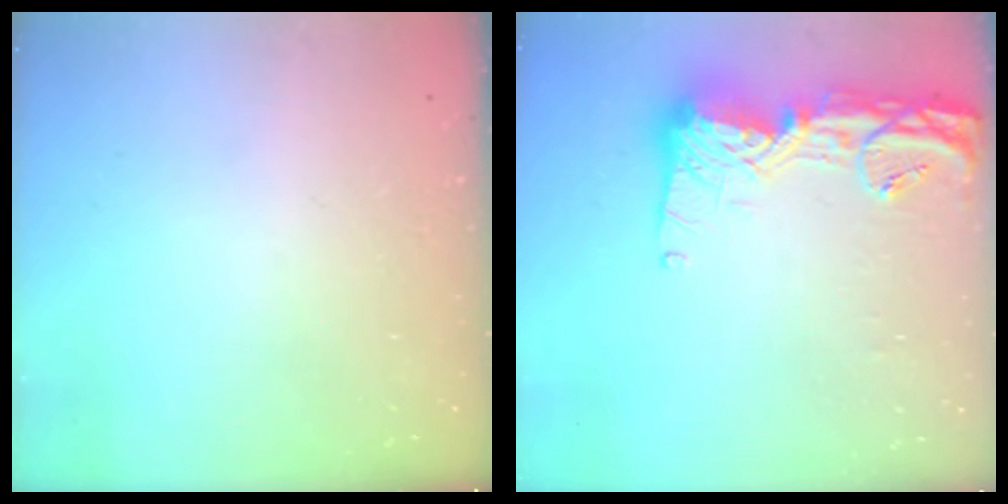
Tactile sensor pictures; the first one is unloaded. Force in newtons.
{"total": 16.7, "press": 16.6, "slide": 1.5}